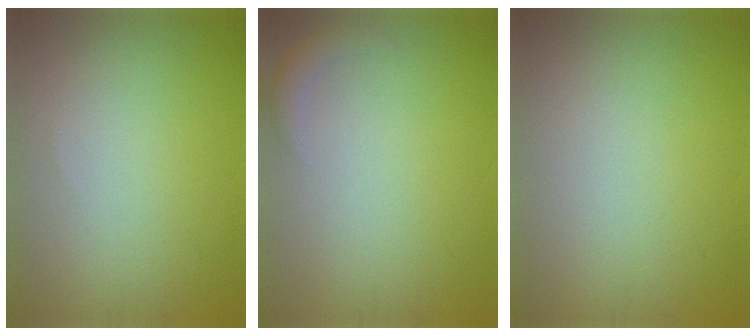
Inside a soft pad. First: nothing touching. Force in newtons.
{"total": 1.5, "press": 1.5, "slide": 0.1}
{"total": 0.0}